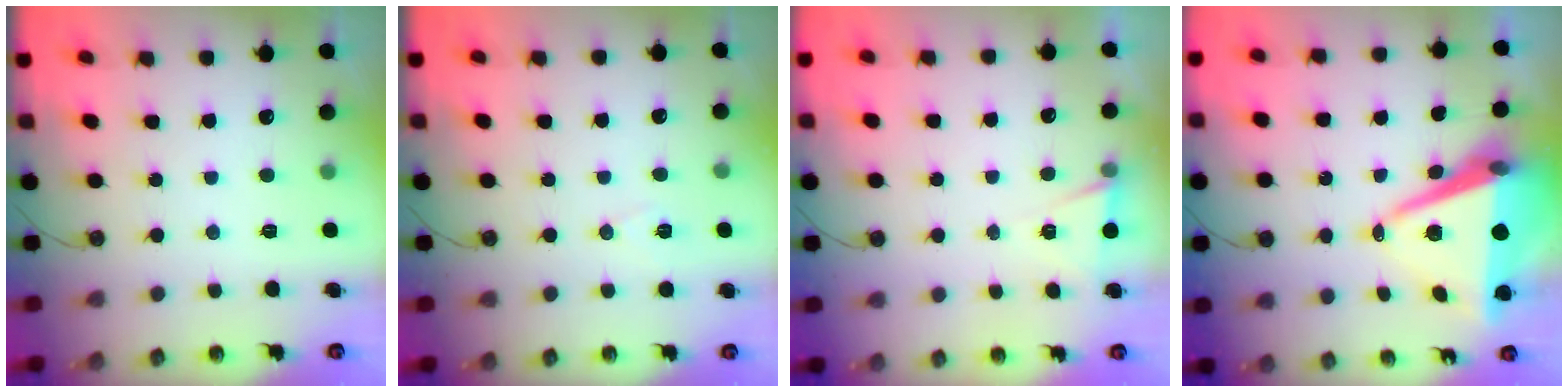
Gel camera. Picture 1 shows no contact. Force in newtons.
{"total": 5.9, "press": 4.3, "slide": 4.0}
{"total": 4.9, "press": 2.2, "slide": 4.4}
{"total": 11.6, "press": 10.9, "slide": 4.0}